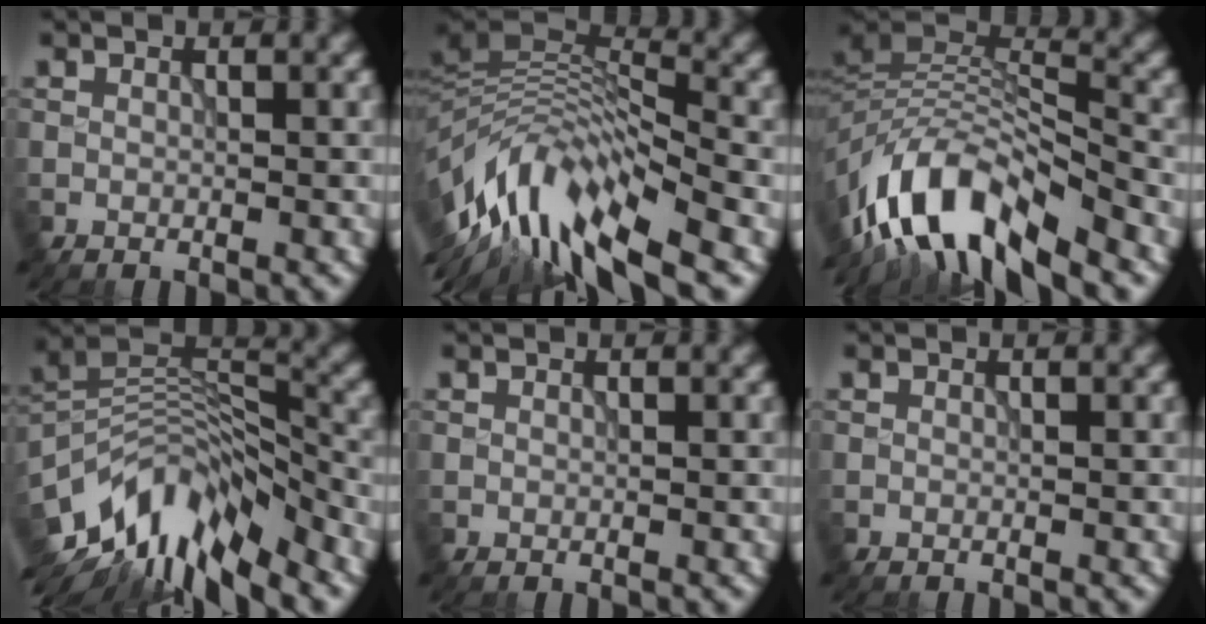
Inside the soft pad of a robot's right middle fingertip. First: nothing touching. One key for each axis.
{"total": 12.0, "fx": -5.5, "fy": 4.5, "fz": 9.7, "tx": -0.184, "ty": 0.016, "tz": -0.099}
{"total": 10.9, "fx": -6.9, "fy": 3.7, "fz": 7.6, "tx": -0.130, "ty": 0.011, "tz": -0.139}
{"total": 11.4, "fx": -7.8, "fy": 4.2, "fz": 7.2, "tx": -0.124, "ty": 0.008, "tz": -0.150}
{"total": 0.0}
{"total": 0.0}